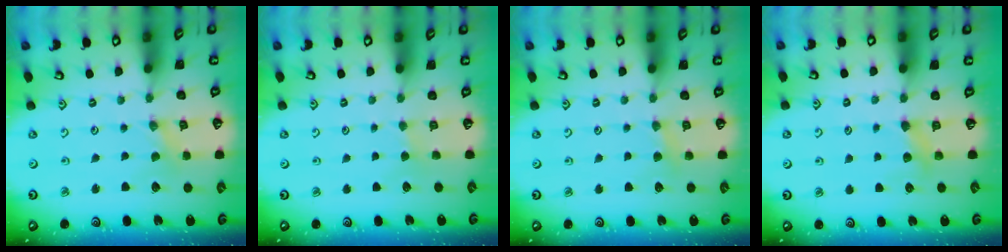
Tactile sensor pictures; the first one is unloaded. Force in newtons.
{"total": 2.0, "press": 2.0, "slide": 0.4}
{"total": 3.5, "press": 3.5, "slide": 0.6}
{"total": 3.6, "press": 3.6, "slide": 0.5}